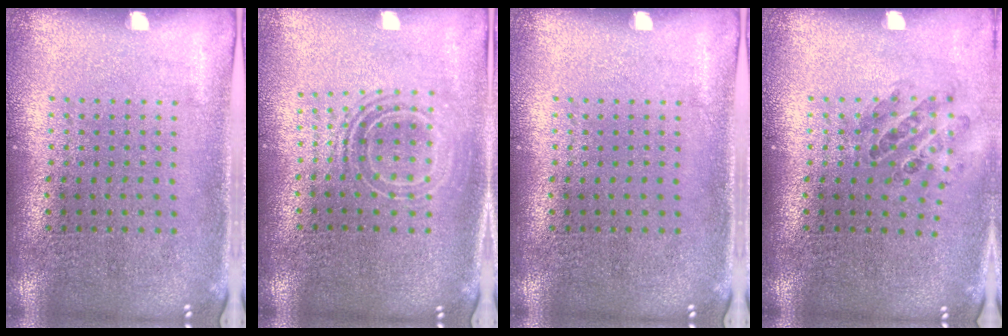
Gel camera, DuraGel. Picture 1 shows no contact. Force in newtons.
{"total": 1.7, "press": 1.4, "slide": 1.0}
{"total": 0.0}
{"total": 0.9, "press": 0.9, "slide": 0.1}